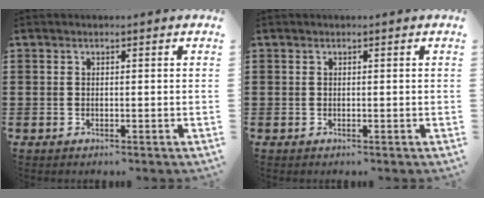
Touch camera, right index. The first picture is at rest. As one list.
[{"total": 0.0}]